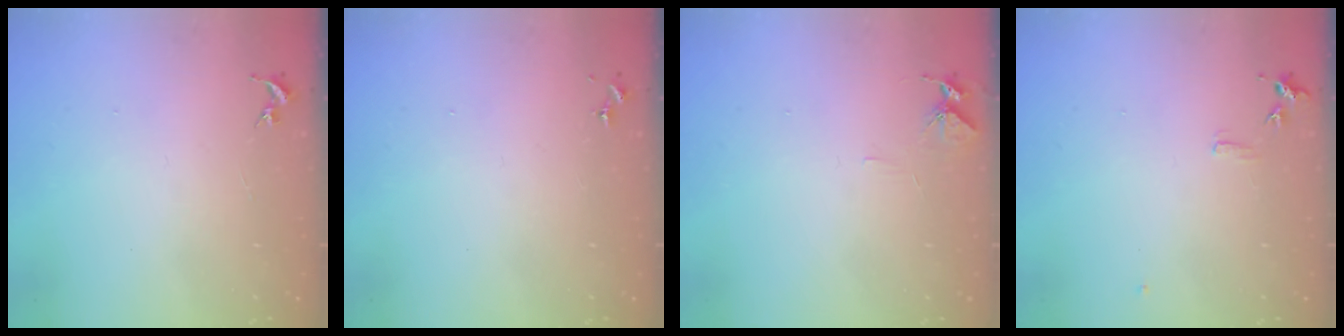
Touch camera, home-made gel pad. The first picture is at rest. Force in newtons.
{"total": 0.0}
{"total": 5.4, "press": 5.4, "slide": 0.6}
{"total": 5.6, "press": 5.5, "slide": 0.7}